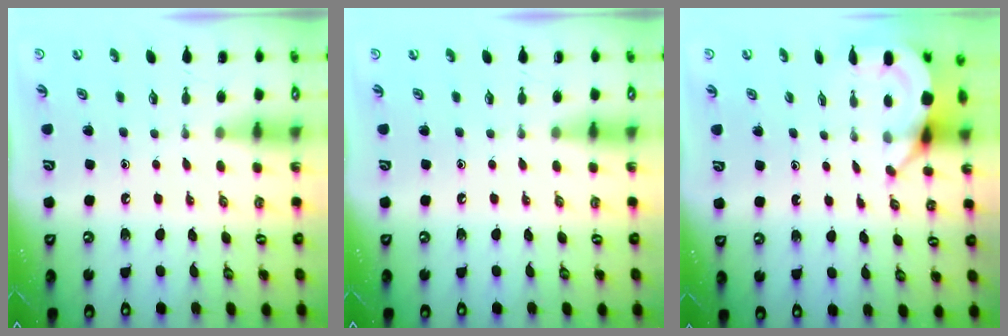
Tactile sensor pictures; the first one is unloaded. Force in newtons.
{"total": 0.0}
{"total": 4.3, "press": 4.3, "slide": 0.2}